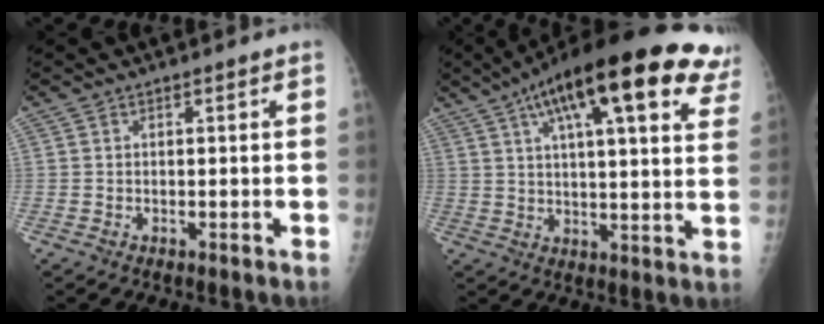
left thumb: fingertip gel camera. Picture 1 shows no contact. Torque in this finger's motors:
{"motor_torque": [0.48, 0.71, 1.69, -1.07, 0.22]}